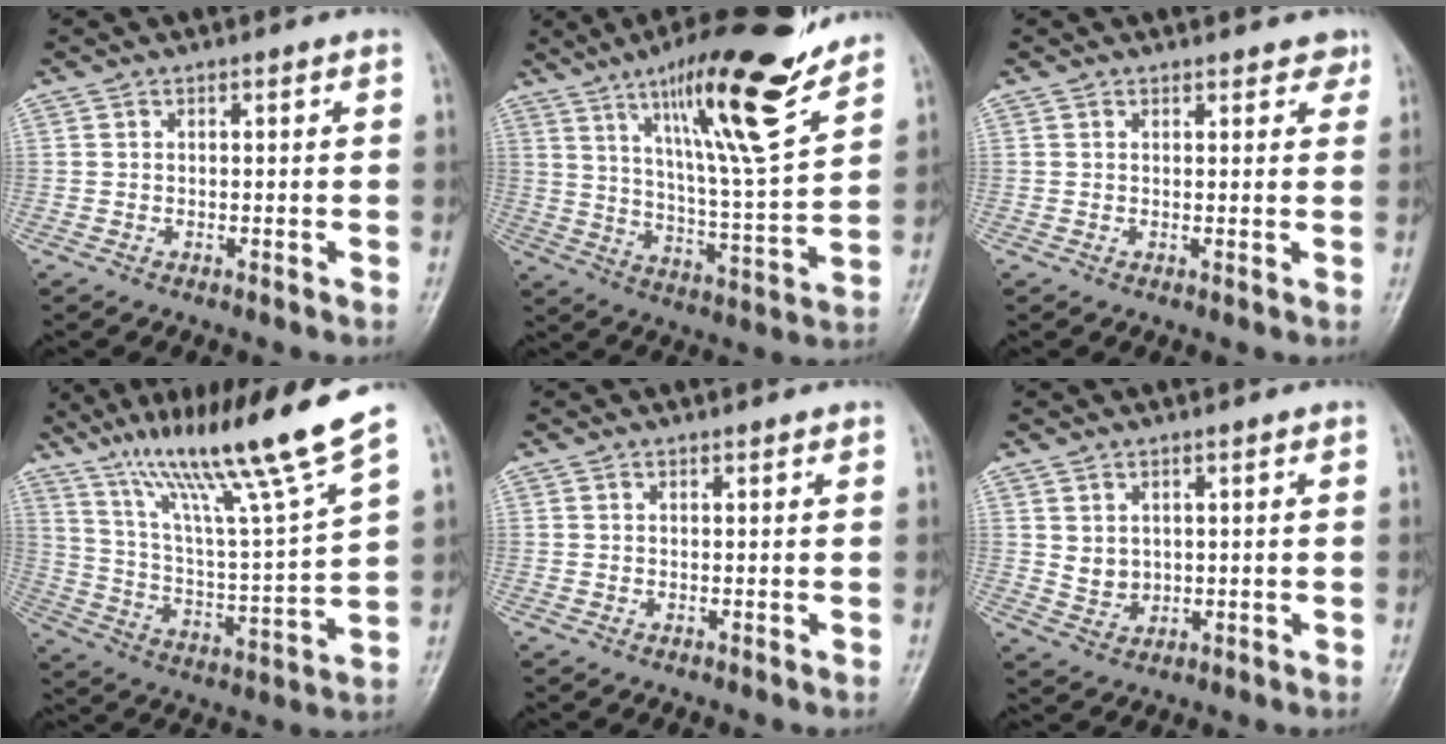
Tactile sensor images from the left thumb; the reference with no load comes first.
{"total": 20.2, "force": [13.5, 2.4, 14.8], "torque": [-0.217, -0.072, 0.219]}
{"total": 2.6, "force": [2.1, 1.3, 0.7], "torque": [0.017, -0.007, 0.015]}
{"total": 20.9, "force": [15.0, -0.3, 14.6], "torque": [-0.225, -0.067, 0.261]}
{"total": 0.6, "force": [0.6, 0.1, 0.1], "torque": [-0.004, -0.003, 0.008]}
{"total": 3.3, "force": [1.4, 2.6, 1.5], "torque": [-0.017, -0.015, 0.036]}